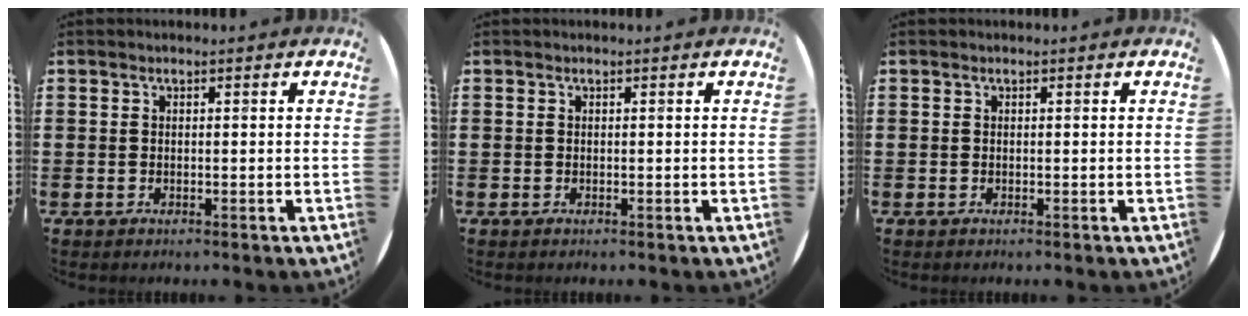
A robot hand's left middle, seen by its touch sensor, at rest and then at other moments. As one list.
[{"total": 0.0}, {"total": 0.0}]